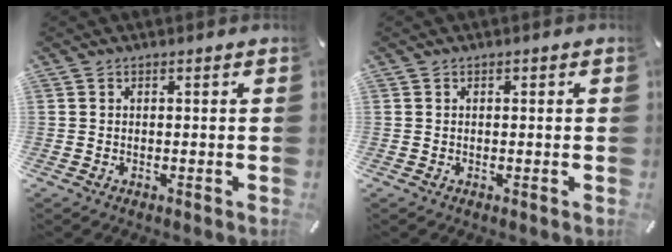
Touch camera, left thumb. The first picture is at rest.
{"total": 0.0}